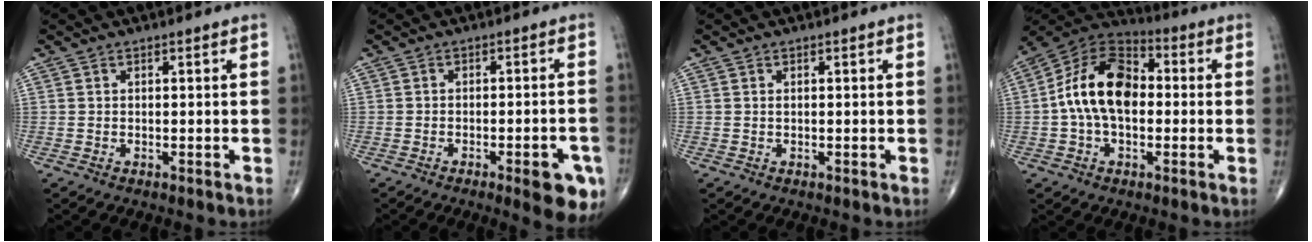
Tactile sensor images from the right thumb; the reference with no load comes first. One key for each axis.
{"total": 8.7, "fx": -4.2, "fy": 2.5, "fz": 7.2, "tx": -0.072, "ty": 0.012, "tz": -0.048}
{"total": 0.0}
{"total": 15.3, "fx": 0.0, "fy": 9.6, "fz": 11.9, "tx": -0.199, "ty": 0.036, "tz": -0.013}